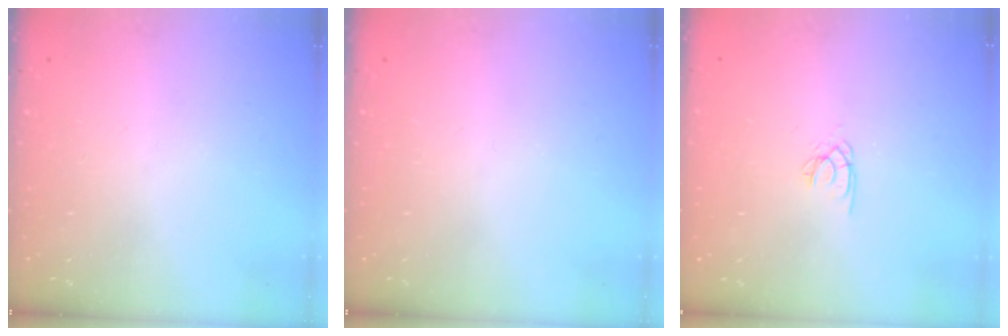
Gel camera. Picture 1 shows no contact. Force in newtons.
{"total": 0.0}
{"total": 2.0, "press": 2.0, "slide": 0.4}